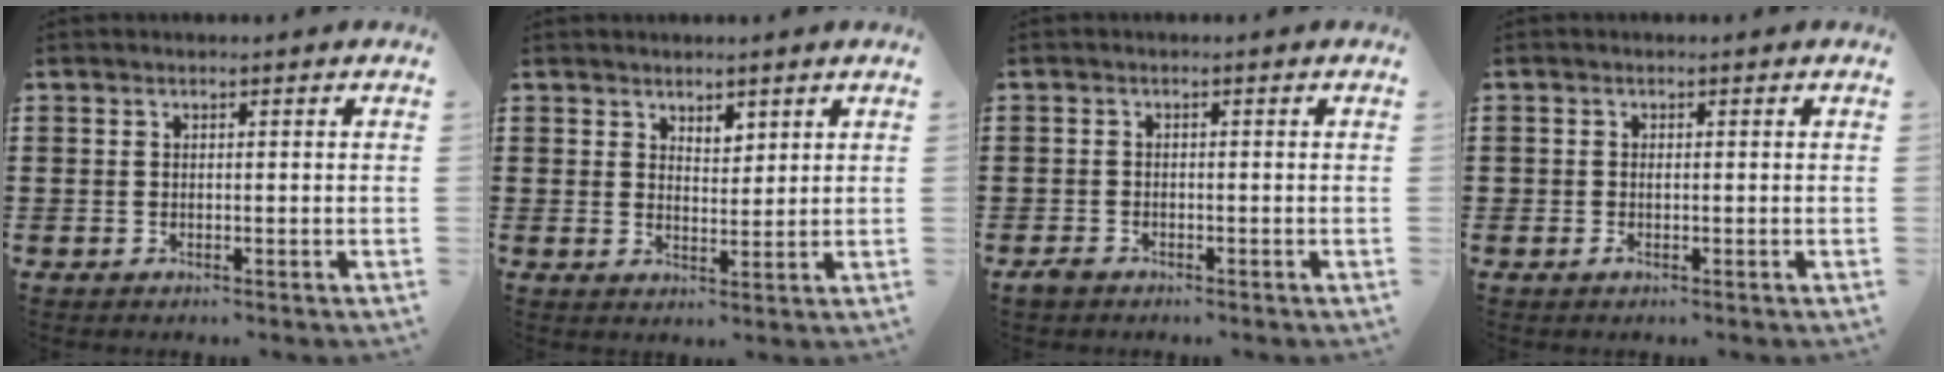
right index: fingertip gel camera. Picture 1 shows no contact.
{"total": 2.4, "force": [2.2, 1.1, 0.4], "torque": [-0.013, 0.006, 0.041]}
{"total": 1.3, "force": [-1.0, 0.7, 0.5], "torque": [-0.012, 0.002, -0.022]}
{"total": 0.5, "force": [-0.2, 0.2, 0.4], "torque": [-0.012, -0.004, -0.002]}